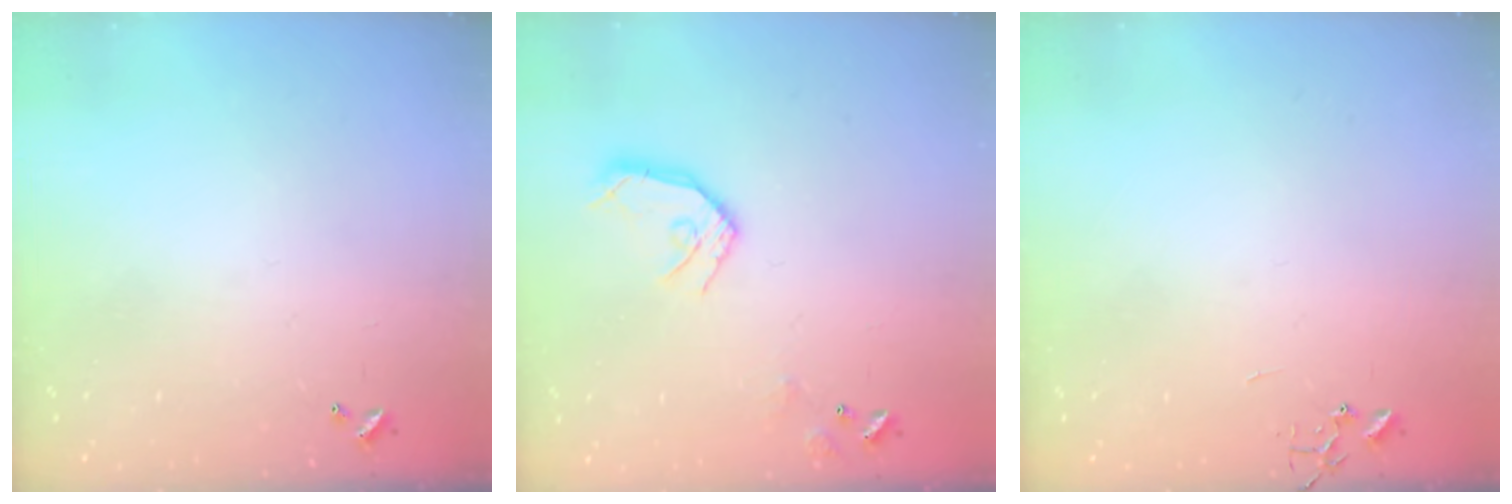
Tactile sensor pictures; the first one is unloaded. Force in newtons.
{"total": 11.7, "press": 11.6, "slide": 1.2}
{"total": 0.0}